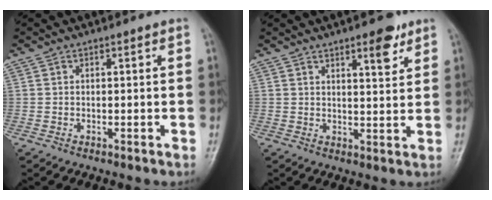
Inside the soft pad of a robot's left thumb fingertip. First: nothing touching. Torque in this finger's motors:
{"motor_torque": [0.03, -0.02, -0.37, 0.13, 0.16]}